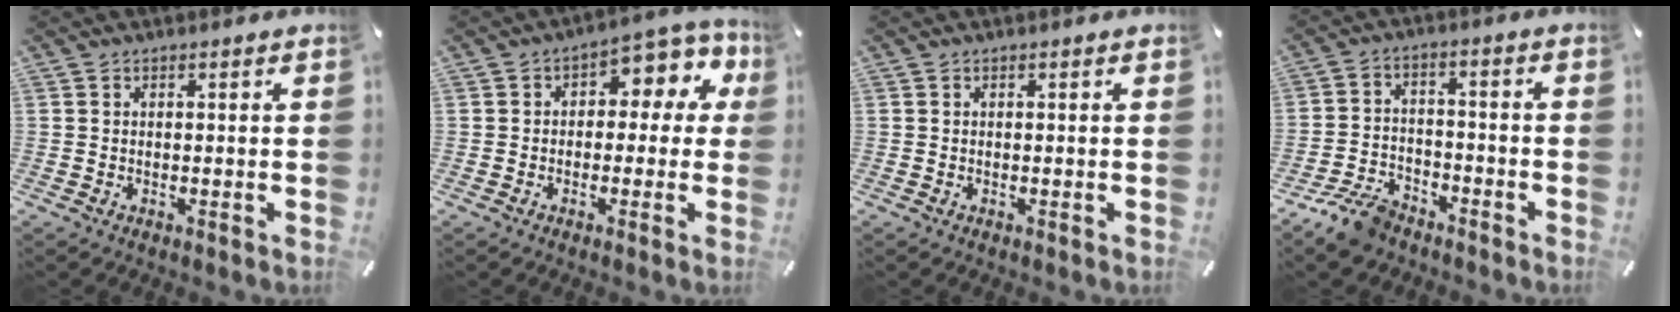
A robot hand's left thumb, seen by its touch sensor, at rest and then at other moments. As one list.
[{"total": 7.0, "force": [1.4, 4.8, 5.0], "torque": [-0.057, -0.006, 0.015]}, {"total": 0.0}, {"total": 8.6, "force": [-6.8, 4.0, 3.4], "torque": [-0.061, 0.038, -0.127]}]